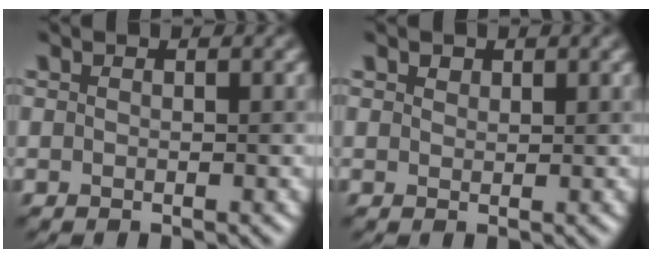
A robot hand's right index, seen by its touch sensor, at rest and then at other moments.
{"total": 0.8, "force": [0.6, 0.5, 0.2], "torque": [-0.004, -0.001, 0.010]}